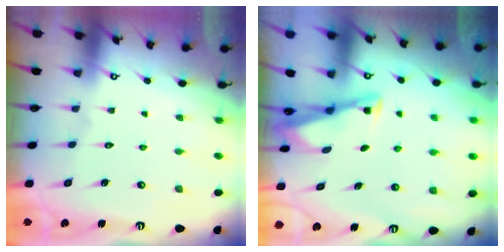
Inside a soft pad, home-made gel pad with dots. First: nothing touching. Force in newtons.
{"total": 3.0, "press": 3.0, "slide": 0.3}